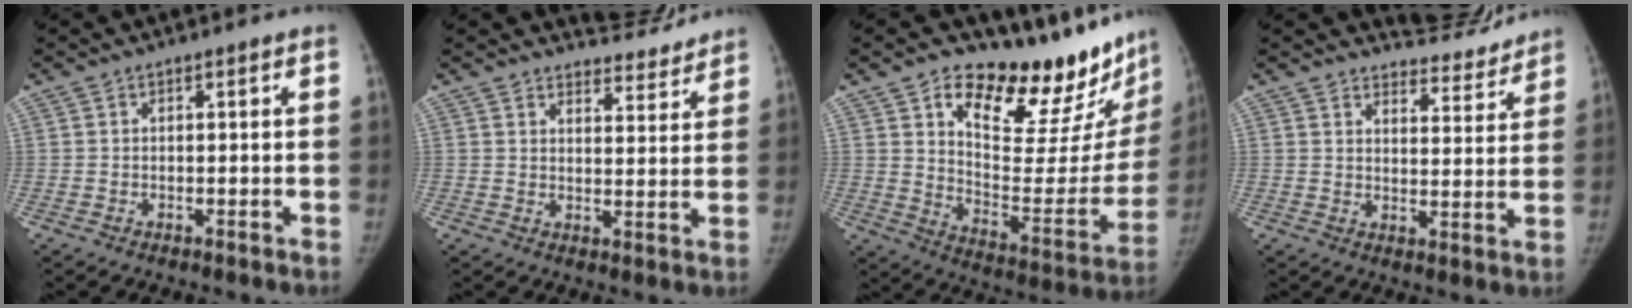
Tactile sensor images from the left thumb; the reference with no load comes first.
{"total": 6.9, "force": [6.7, 1.8, 0.4], "torque": [0.019, -0.054, 0.088]}
{"total": 25.7, "force": [18.6, 9.6, 14.9], "torque": [-0.155, -0.117, 0.266]}
{"total": 9.2, "force": [8.9, 2.3, 0.7], "torque": [0.020, -0.072, 0.115]}